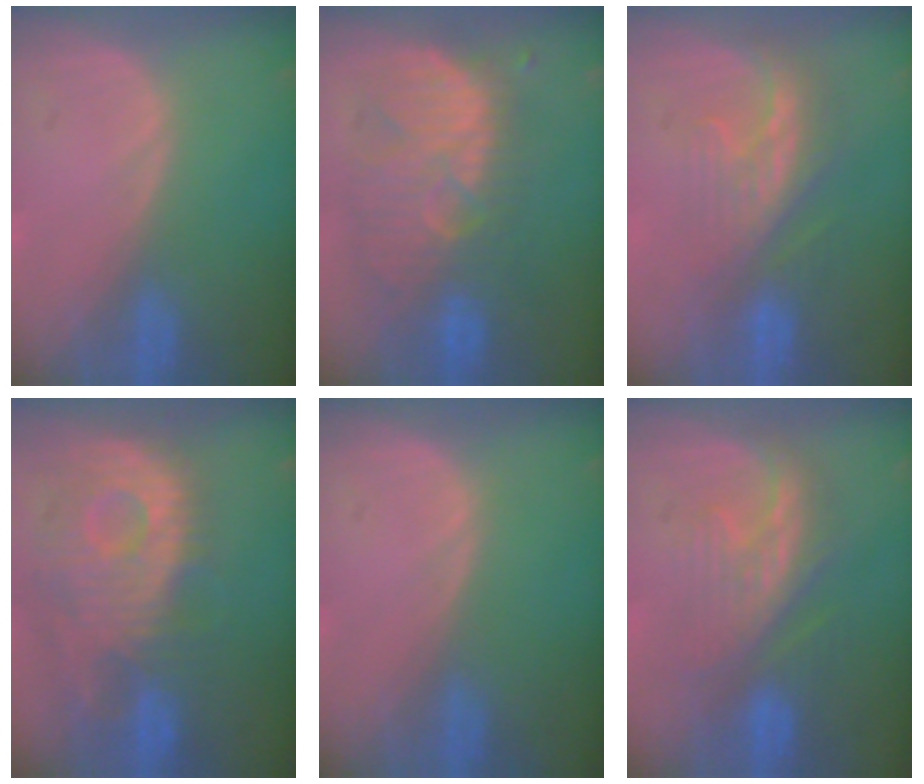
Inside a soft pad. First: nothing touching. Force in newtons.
{"total": 9.9, "press": 9.7, "slide": 2.0}
{"total": 8.4, "press": 7.2, "slide": 4.2}
{"total": 11.9, "press": 10.7, "slide": 5.3}
{"total": 0.0}
{"total": 8.2, "press": 7.9, "slide": 1.8}